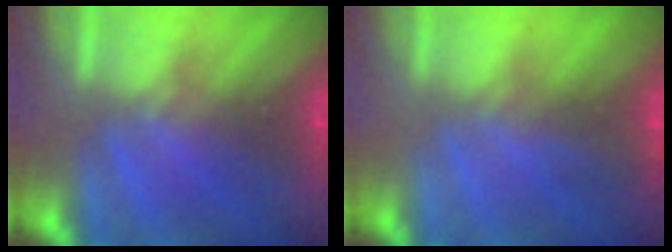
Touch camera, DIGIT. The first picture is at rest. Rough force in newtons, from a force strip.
{"total": 3.0}